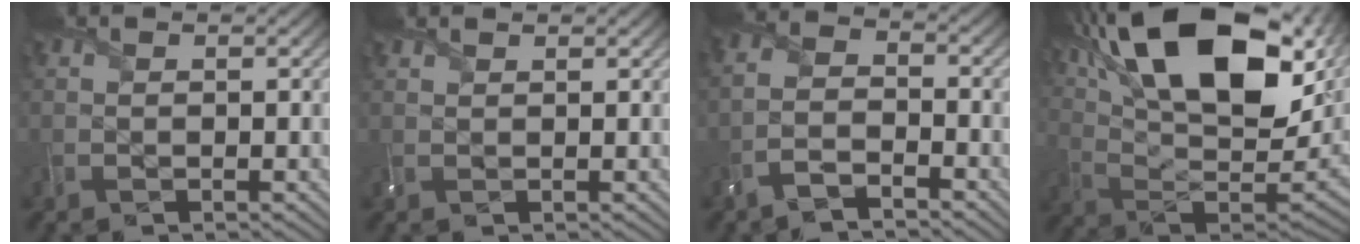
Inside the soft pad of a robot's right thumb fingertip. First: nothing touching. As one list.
[{"total": 1.2, "force": [1.1, 0.2, 0.4], "torque": [-0.018, 0.005, 0.024]}, {"total": 4.4, "force": [-3.3, 1.5, 2.4], "torque": [-0.054, -0.001, -0.077]}, {"total": 22.5, "force": [11.4, 9.5, 17.0], "torque": [-0.315, 0.056, 0.186]}]